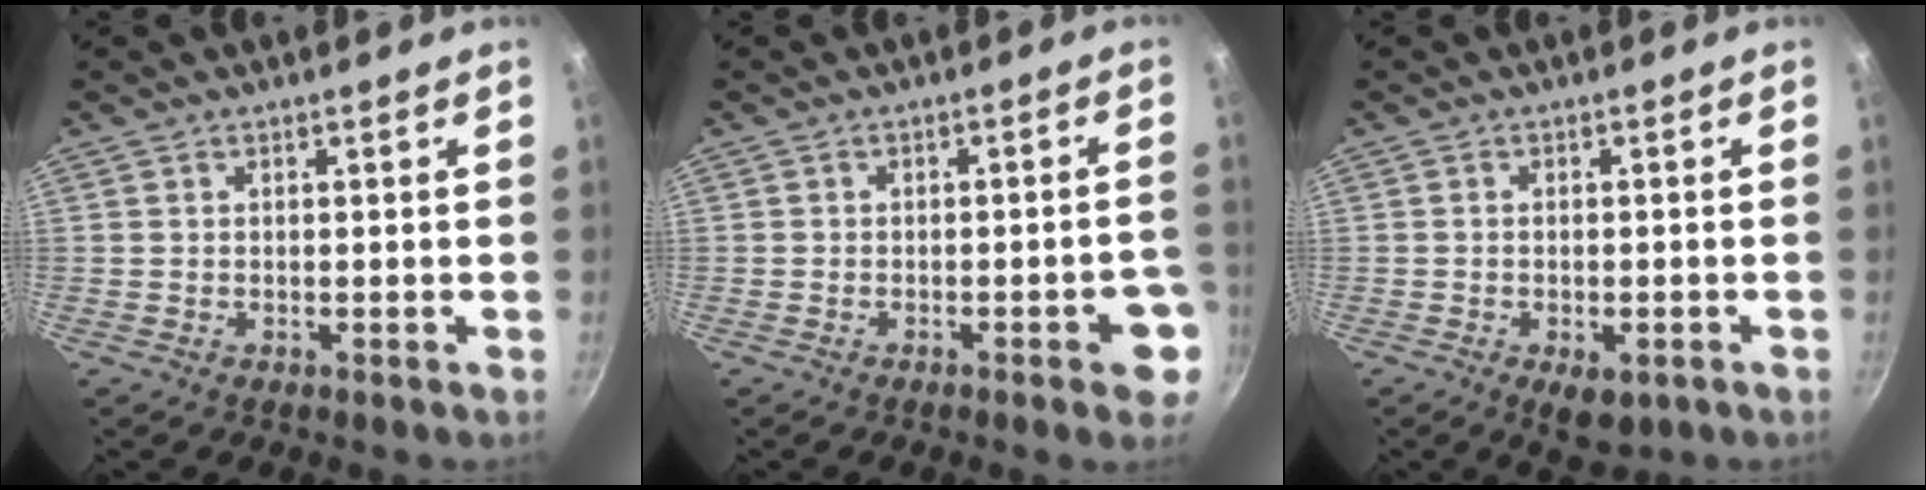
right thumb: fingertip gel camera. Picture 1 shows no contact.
{"total": 6.2, "force": [-2.7, 2.0, 5.3], "torque": [-0.045, 0.024, -0.028]}
{"total": 5.2, "force": [-2.2, 2.6, 3.9], "torque": [-0.045, 0.004, -0.024]}